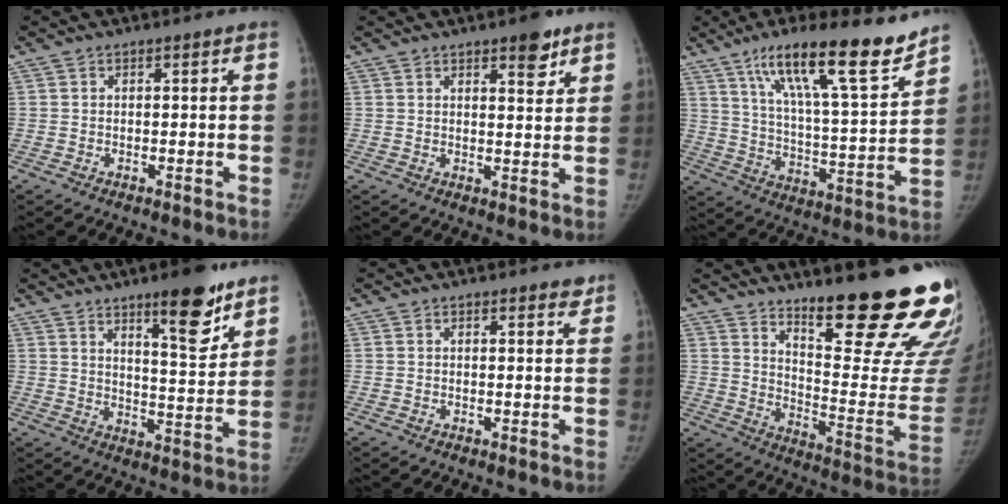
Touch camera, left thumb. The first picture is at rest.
{"total": 5.0, "force": [3.3, 1.8, 3.3], "torque": [-0.030, -0.020, 0.044]}
{"total": 20.6, "force": [14.3, 3.4, 14.4], "torque": [-0.210, -0.067, 0.236]}
{"total": 12.5, "force": [8.4, 3.1, 8.8], "torque": [-0.101, -0.060, 0.127]}
{"total": 1.5, "force": [1.3, 0.5, 0.6], "torque": [0.001, -0.008, 0.015]}
{"total": 26.5, "force": [18.2, 5.0, 18.5], "torque": [-0.215, -0.140, 0.258]}